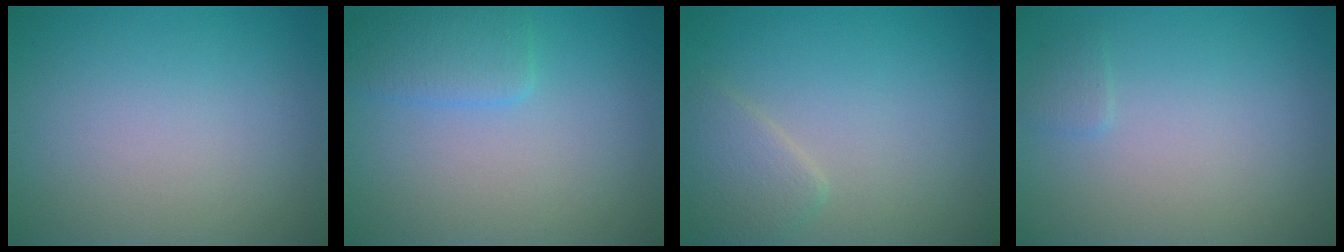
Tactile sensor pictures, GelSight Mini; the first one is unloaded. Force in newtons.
{"total": 2.4, "press": 2.4, "slide": 0.1}
{"total": 2.2, "press": 2.2, "slide": 0.1}
{"total": 0.7, "press": 0.7, "slide": 0.1}